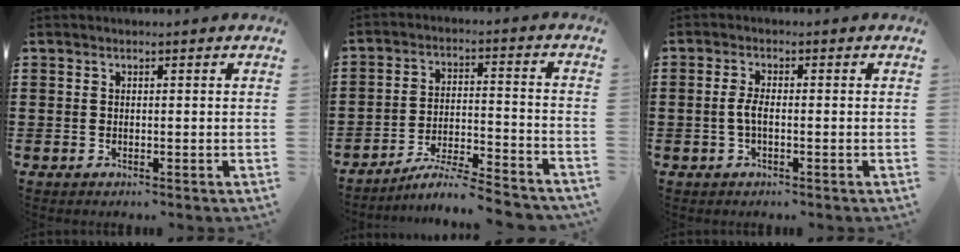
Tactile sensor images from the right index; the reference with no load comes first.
{"total": 6.3, "force": [-5.9, -0.1, 2.2], "torque": [-0.041, -0.005, -0.115]}
{"total": 2.5, "force": [-0.6, 0.8, 2.3], "torque": [-0.058, -0.005, -0.015]}